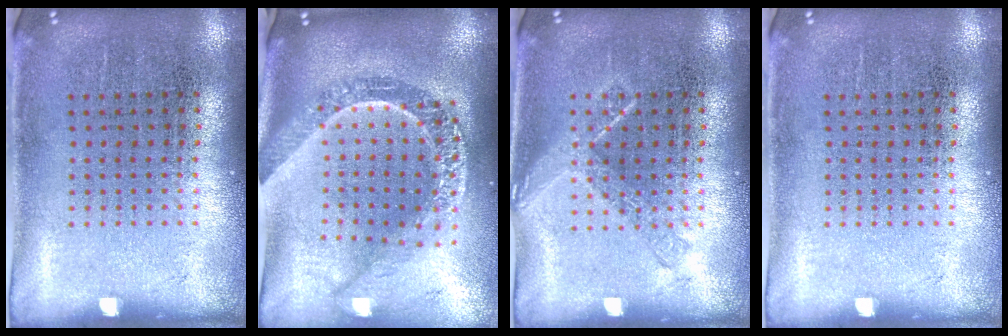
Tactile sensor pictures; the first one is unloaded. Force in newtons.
{"total": 2.7, "press": 2.2, "slide": 1.6}
{"total": 1.9, "press": 1.9, "slide": 0.3}
{"total": 0.0}